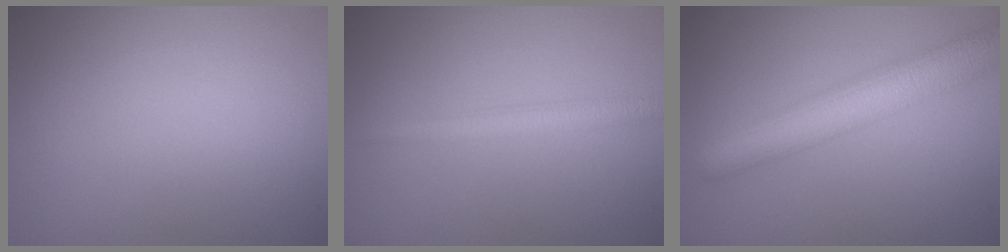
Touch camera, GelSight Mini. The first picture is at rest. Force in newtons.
{"total": 2.5, "press": 2.5, "slide": 0.0}
{"total": 6.8, "press": 6.8, "slide": 0.4}